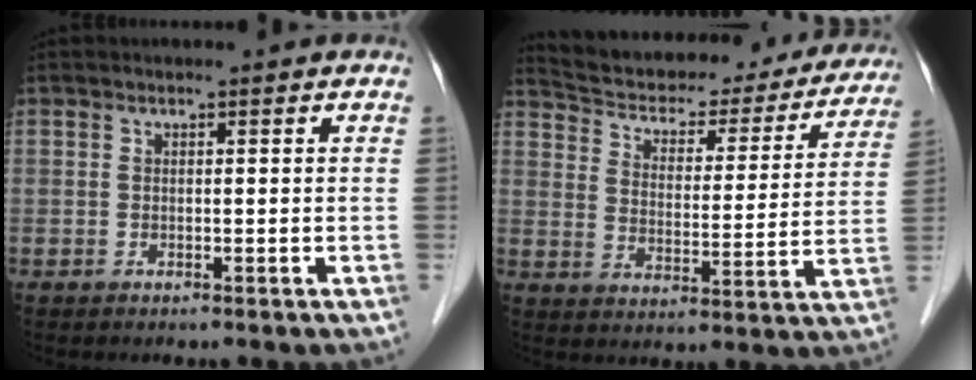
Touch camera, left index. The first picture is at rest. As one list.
[{"total": 25.1, "force": [22.7, 7.3, 7.7], "torque": [-0.120, -0.016, 0.293]}]